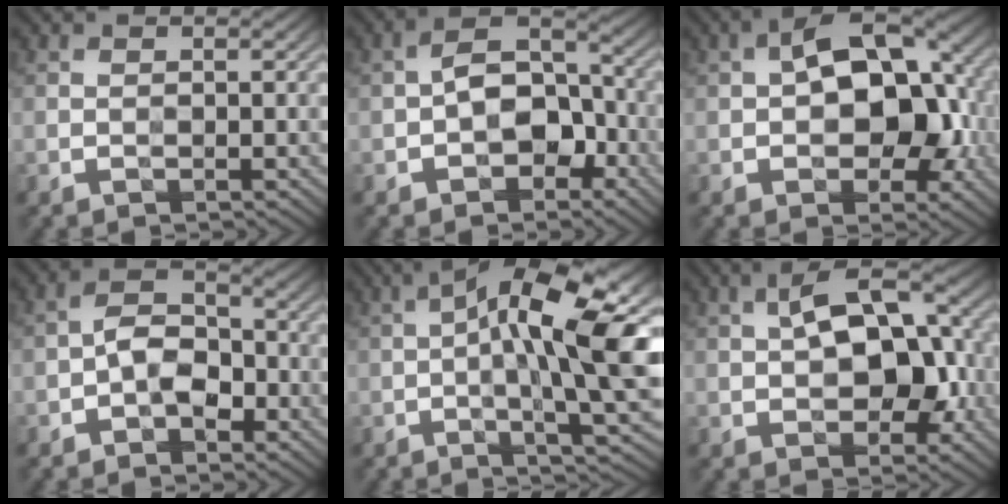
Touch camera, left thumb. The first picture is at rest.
{"total": 7.4, "force": [-2.1, 4.8, 5.3], "torque": [-0.073, 0.013, -0.047]}
{"total": 12.4, "force": [0.3, 7.1, 10.1], "torque": [-0.143, 0.019, -0.004]}
{"total": 5.4, "force": [-2.0, 3.3, 3.8], "torque": [-0.060, 0.014, -0.045]}
{"total": 14.4, "force": [0.3, 4.0, 13.8], "torque": [-0.225, 0.020, -0.003]}
{"total": 11.1, "force": [0.2, 5.9, 9.4], "torque": [-0.146, 0.020, -0.005]}